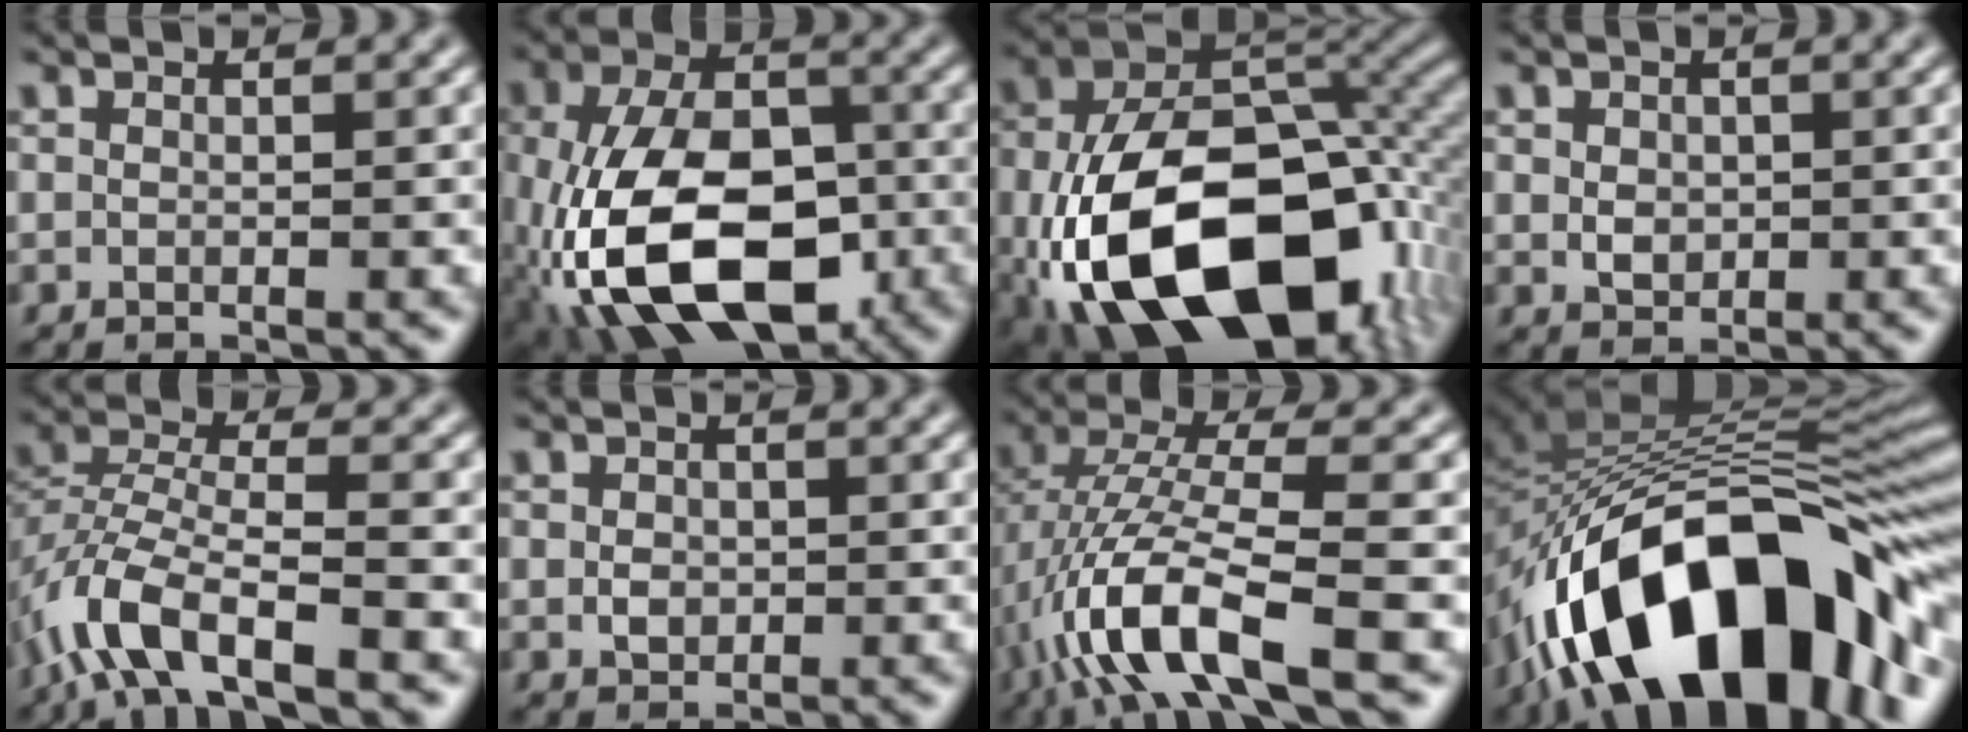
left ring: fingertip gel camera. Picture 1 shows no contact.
{"total": 13.6, "force": [-4.5, 7.9, 10.1], "torque": [-0.206, -0.017, -0.081]}
{"total": 19.5, "force": [-6.7, 11.7, 14.1], "torque": [-0.270, -0.036, -0.092]}
{"total": 1.7, "force": [0.2, 1.4, 1.0], "torque": [-0.019, -0.002, 0.005]}
{"total": 7.3, "force": [-4.3, 2.8, 5.3], "torque": [-0.105, -0.001, -0.090]}
{"total": 1.5, "force": [0.0, 1.2, 0.8], "torque": [-0.016, -0.003, -0.002]}
{"total": 9.9, "force": [-3.9, 2.9, 8.6], "torque": [-0.175, 0.010, -0.081]}
{"total": 17.6, "force": [-9.1, 8.4, 12.4], "torque": [-0.193, 0.012, -0.155]}